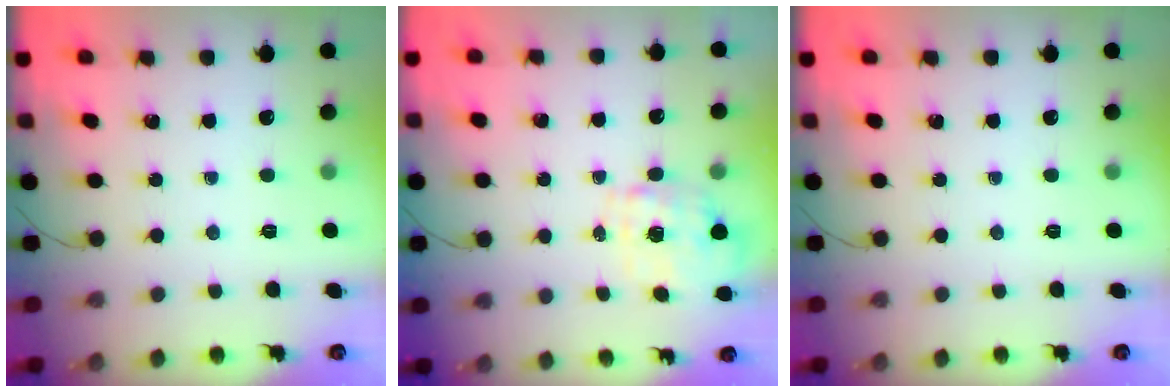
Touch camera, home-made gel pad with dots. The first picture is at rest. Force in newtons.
{"total": 1.6, "press": 1.5, "slide": 0.5}
{"total": 0.0}